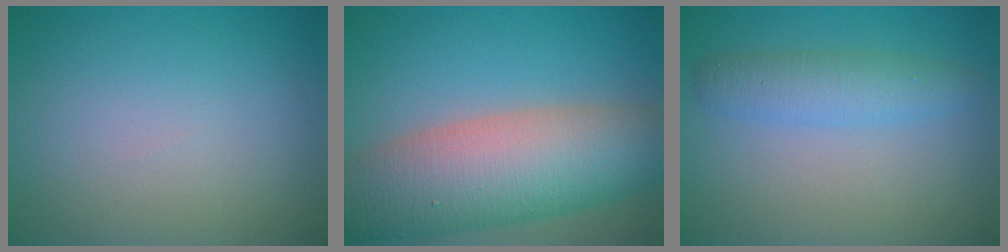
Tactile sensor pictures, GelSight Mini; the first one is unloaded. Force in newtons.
{"total": 11.6, "press": 11.6, "slide": 0.5}
{"total": 3.1, "press": 3.1, "slide": 0.1}